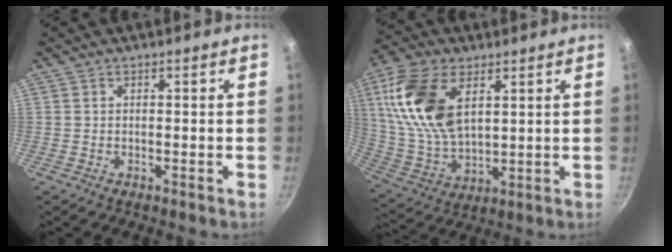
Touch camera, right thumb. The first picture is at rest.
{"total": 17.8, "force": [6.2, 10.0, 13.4], "torque": [-0.250, -0.018, 0.130]}